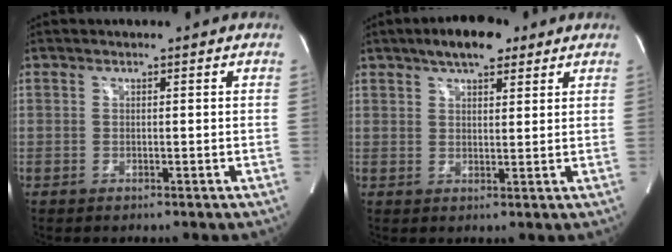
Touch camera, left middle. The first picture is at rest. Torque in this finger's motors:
{"motor_torque": [0.08, -0.30, 0.03, 0.02]}